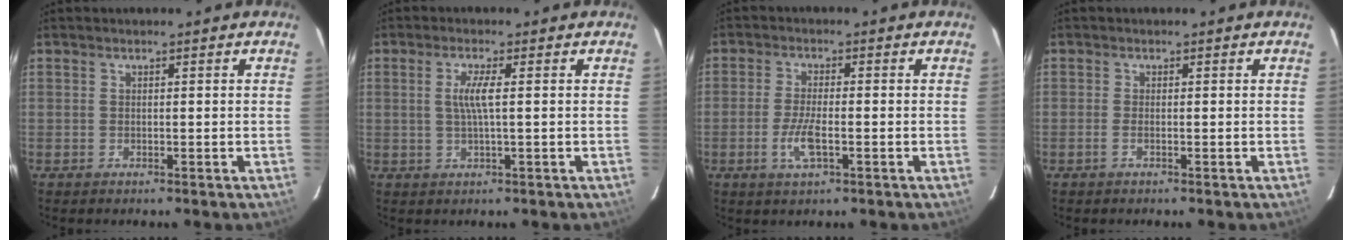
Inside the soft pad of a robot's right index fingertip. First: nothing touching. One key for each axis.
{"total": 3.6, "fx": 0.3, "fy": -0.2, "fz": 3.6, "tx": -0.072, "ty": -0.001, "tz": 0.007}
{"total": 5.5, "fx": -1.9, "fy": 1.5, "fz": 5.0, "tx": -0.106, "ty": -0.006, "tz": -0.037}
{"total": 1.2, "fx": -0.5, "fy": 0.0, "fz": 1.1, "tx": -0.024, "ty": 0.000, "tz": -0.011}